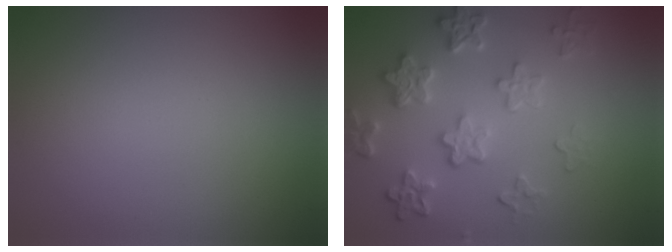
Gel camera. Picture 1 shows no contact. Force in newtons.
{"total": 5.8, "press": 4.4, "slide": 3.8}